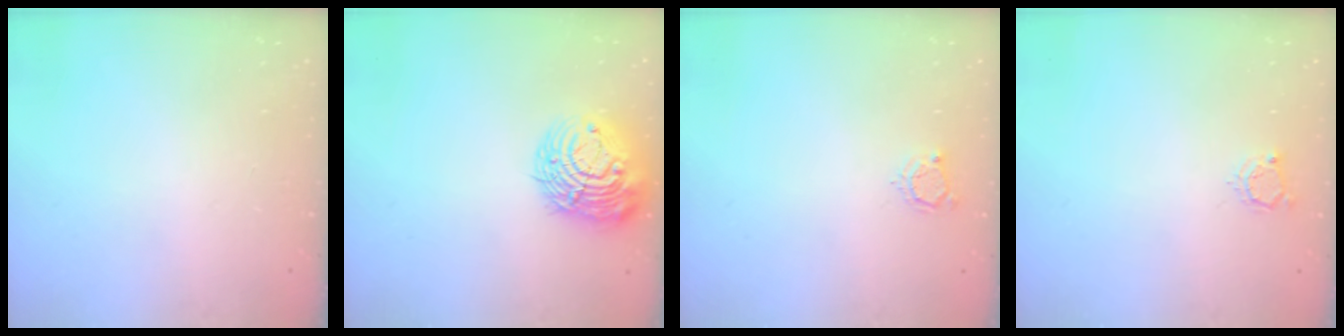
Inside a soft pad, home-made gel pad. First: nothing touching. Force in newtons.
{"total": 14.8, "press": 14.7, "slide": 1.5}
{"total": 3.8, "press": 3.8, "slide": 0.5}
{"total": 3.7, "press": 3.6, "slide": 0.6}